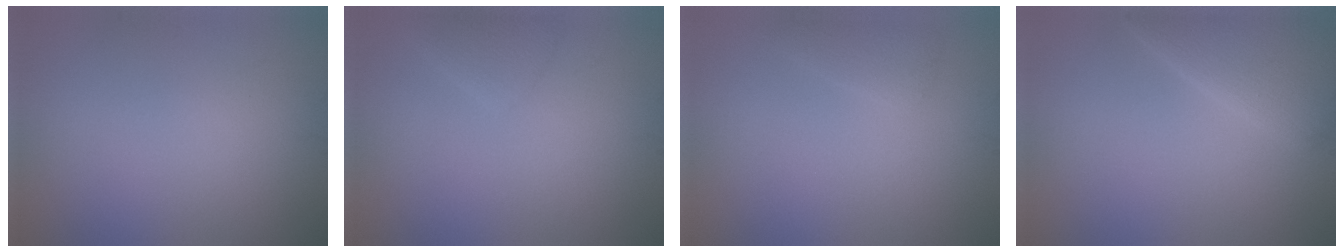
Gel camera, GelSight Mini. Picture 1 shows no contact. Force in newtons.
{"total": 1.9, "press": 1.9, "slide": 0.2}
{"total": 1.4, "press": 1.4, "slide": 0.1}
{"total": 4.1, "press": 4.0, "slide": 0.2}